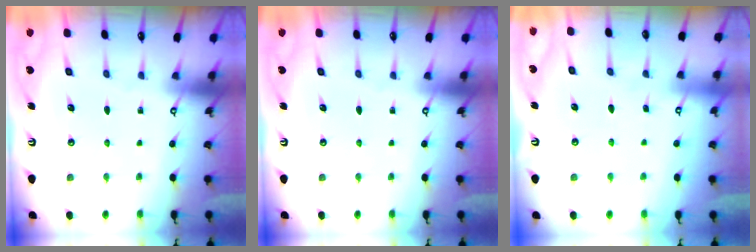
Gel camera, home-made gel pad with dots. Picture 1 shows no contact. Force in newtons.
{"total": 0.0}
{"total": 4.5, "press": 4.5, "slide": 0.5}